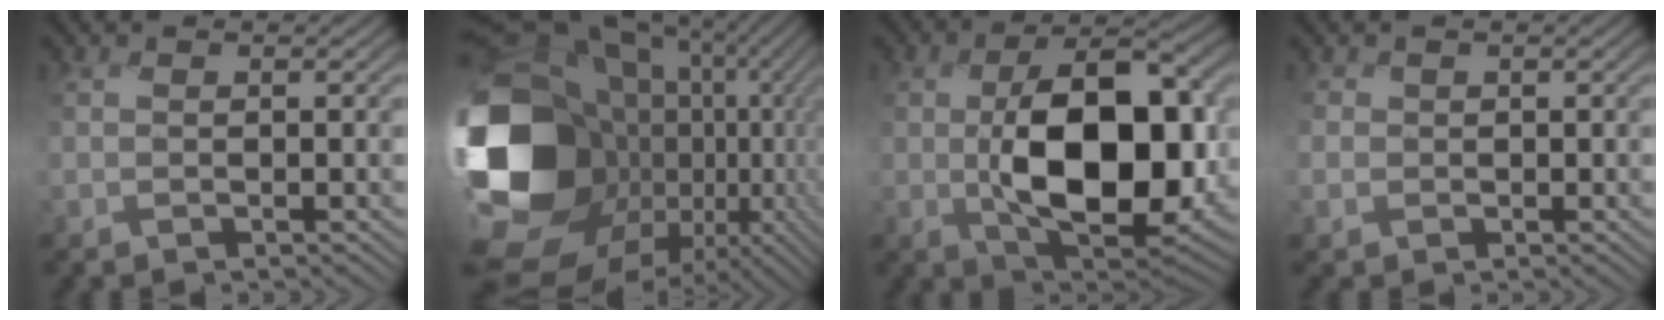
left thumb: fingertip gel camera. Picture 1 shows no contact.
{"total": 19.8, "force": [-1.3, 15.3, 12.6], "torque": [-0.317, -0.047, 0.021]}
{"total": 14.8, "force": [-0.7, 8.4, 12.1], "torque": [-0.199, -0.019, 0.001]}
{"total": 1.5, "force": [-0.1, 1.3, -0.8], "torque": [0.007, -0.004, -0.011]}